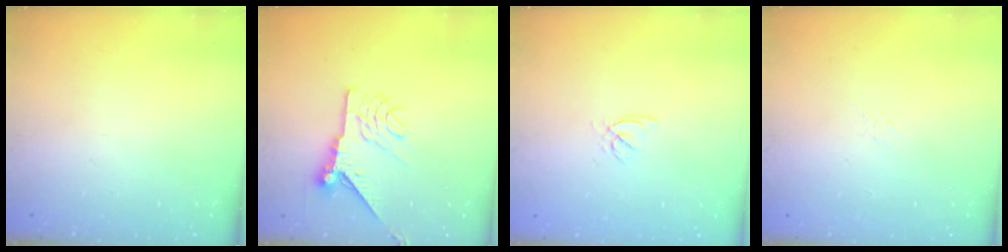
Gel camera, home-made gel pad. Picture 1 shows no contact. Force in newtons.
{"total": 10.5, "press": 10.5, "slide": 0.4}
{"total": 2.3, "press": 2.2, "slide": 0.3}
{"total": 2.1, "press": 2.0, "slide": 0.6}